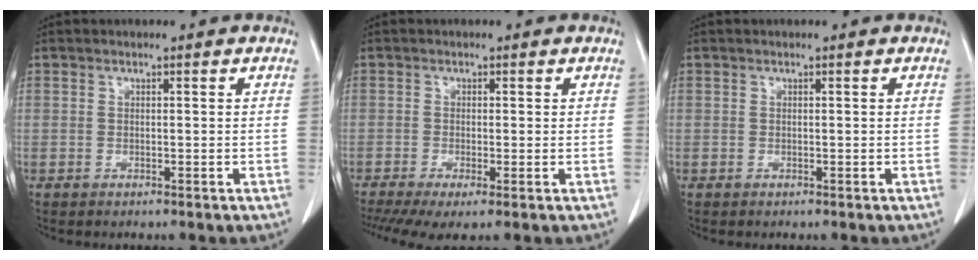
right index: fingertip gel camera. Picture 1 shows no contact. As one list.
[{"total": 5.4, "force": [-2.9, 1.4, 4.2], "torque": [-0.074, -0.015, -0.055]}, {"total": 0.0}]